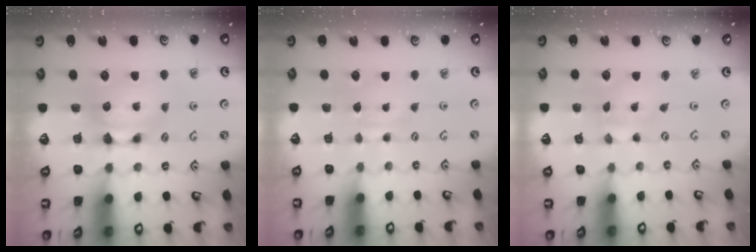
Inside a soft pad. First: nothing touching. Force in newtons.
{"total": 2.4, "press": 2.4, "slide": 0.2}
{"total": 5.5, "press": 5.4, "slide": 0.8}